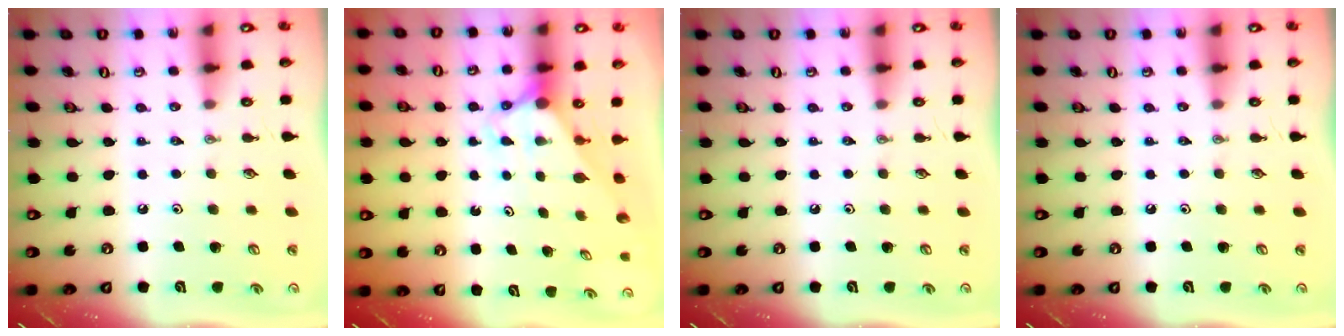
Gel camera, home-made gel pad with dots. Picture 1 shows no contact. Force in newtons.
{"total": 2.9, "press": 2.9, "slide": 0.0}
{"total": 0.0}
{"total": 0.0}